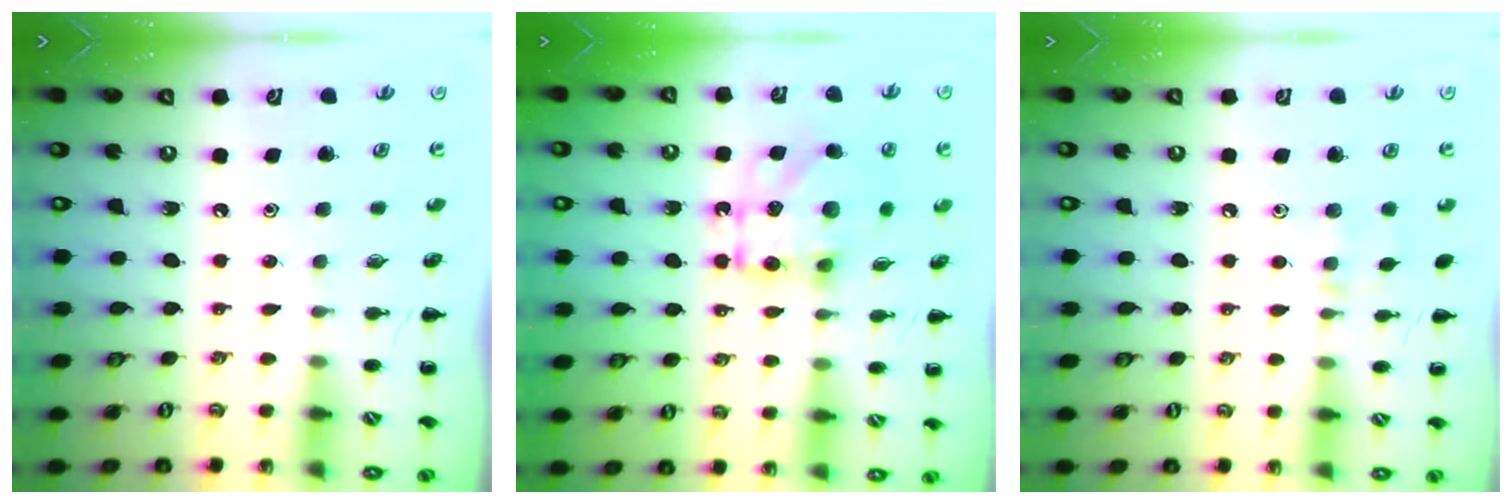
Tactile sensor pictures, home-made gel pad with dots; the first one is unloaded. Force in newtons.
{"total": 12.3, "press": 12.2, "slide": 1.5}
{"total": 6.2, "press": 5.9, "slide": 2.0}